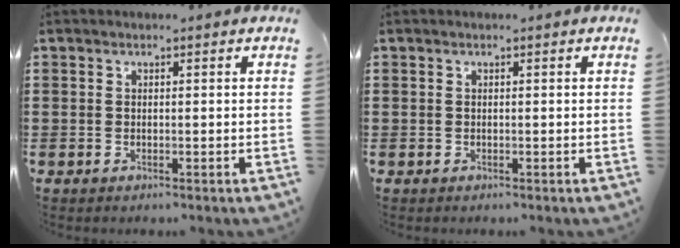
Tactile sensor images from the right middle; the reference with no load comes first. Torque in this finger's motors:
{"motor_torque": [0.65, -0.83, 0.03, 0.01]}